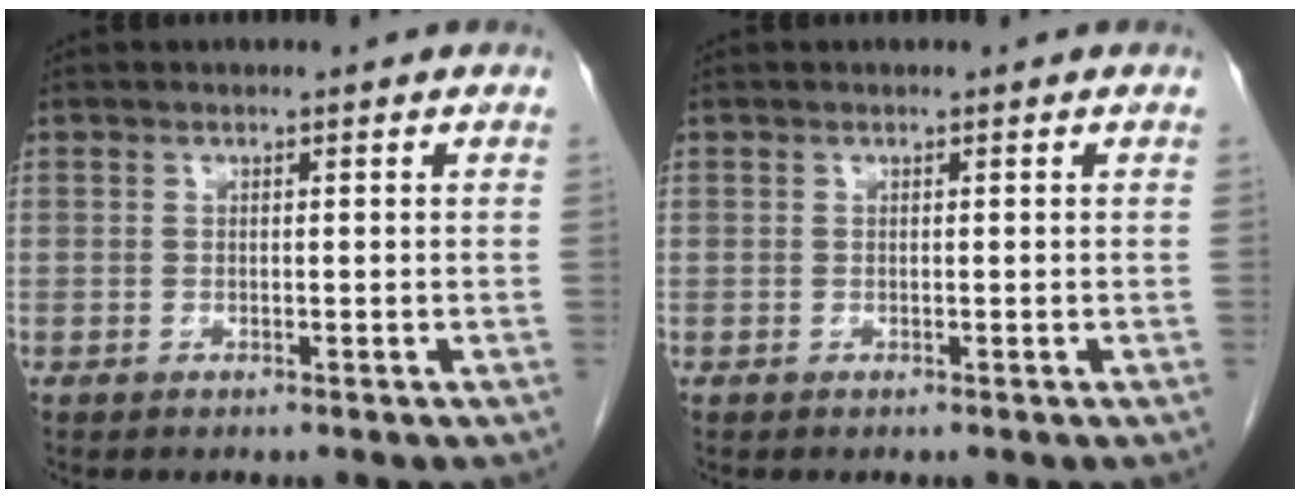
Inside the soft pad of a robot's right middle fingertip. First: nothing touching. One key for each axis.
{"total": 0.0}